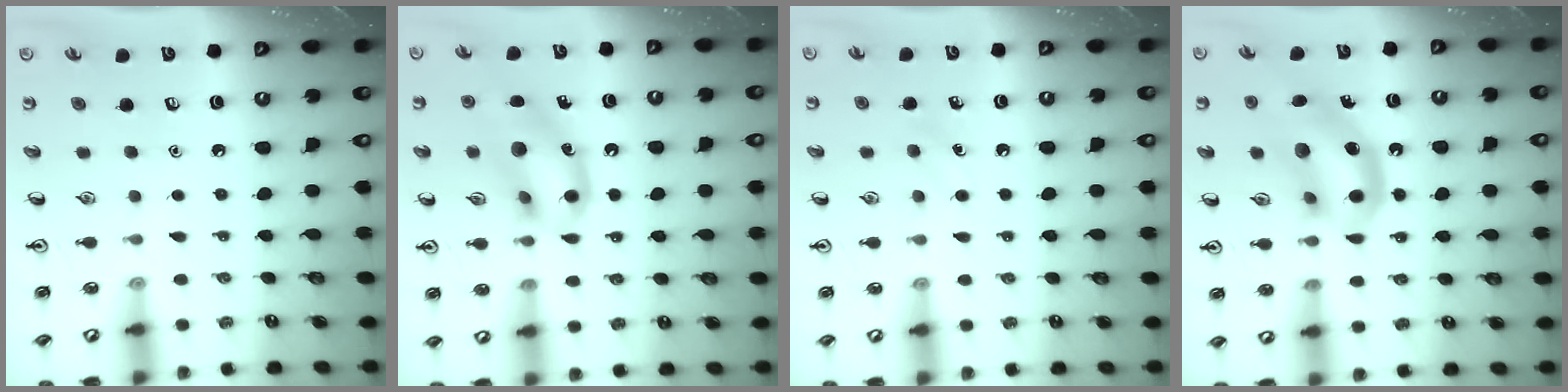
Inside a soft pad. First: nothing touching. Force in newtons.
{"total": 13.7, "press": 13.5, "slide": 2.5}
{"total": 4.2, "press": 3.9, "slide": 1.4}
{"total": 12.2, "press": 11.7, "slide": 3.4}